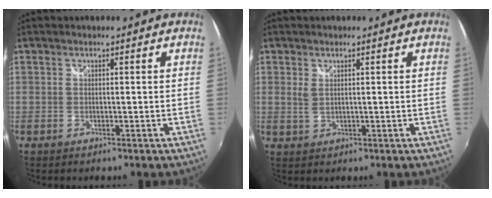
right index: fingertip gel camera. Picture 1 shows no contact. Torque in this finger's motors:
{"motor_torque": [-0.05, 0.24, -0.03, 0.00]}